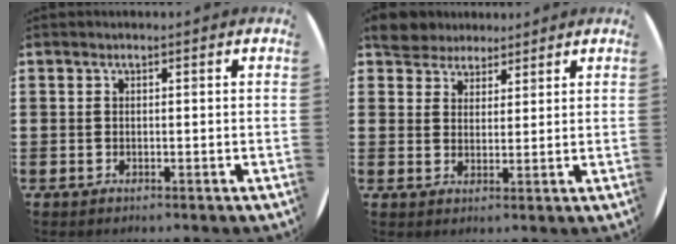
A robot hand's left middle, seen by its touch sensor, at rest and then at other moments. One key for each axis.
{"total": 4.8, "fx": 4.5, "fy": 1.9, "fz": 0.0, "tx": -0.018, "ty": -0.001, "tz": 0.087}